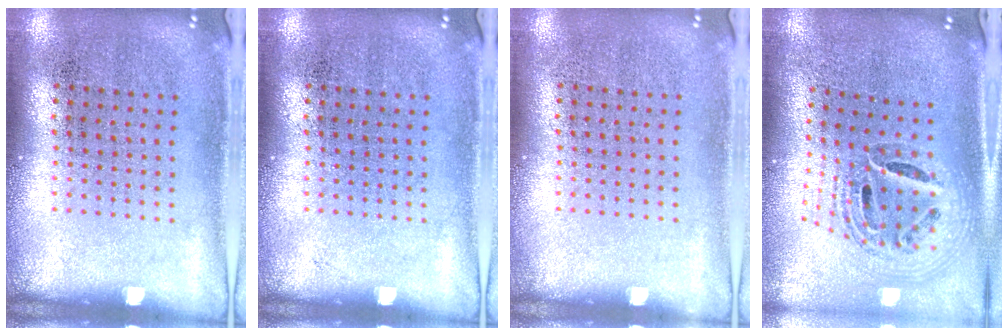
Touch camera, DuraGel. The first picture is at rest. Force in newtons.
{"total": 0.0}
{"total": 0.0}
{"total": 1.8, "press": 1.5, "slide": 1.0}